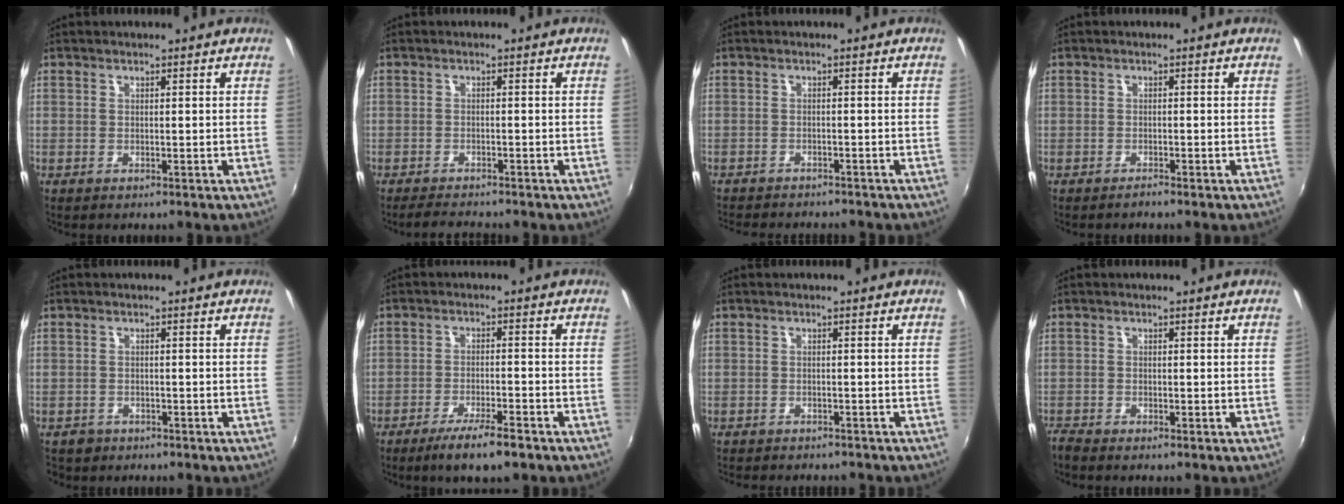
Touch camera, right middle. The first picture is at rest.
{"total": 3.8, "force": [-3.5, 0.4, 1.2], "torque": [-0.037, -0.006, -0.057]}
{"total": 7.6, "force": [-6.9, 1.6, 2.7], "torque": [-0.066, -0.016, -0.100]}
{"total": 0.8, "force": [-0.8, 0.1, 0.1], "torque": [-0.004, 0.001, -0.016]}
{"total": 2.6, "force": [-1.6, 1.9, 0.4], "torque": [-0.017, -0.002, -0.025]}
{"total": 7.2, "force": [-5.2, 0.9, 4.9], "torque": [-0.105, -0.009, -0.087]}
{"total": 5.0, "force": [-4.6, 1.1, 1.7], "torque": [-0.045, -0.013, -0.066]}
{"total": 1.8, "force": [-1.8, -0.1, 0.4], "torque": [-0.018, -0.007, -0.035]}